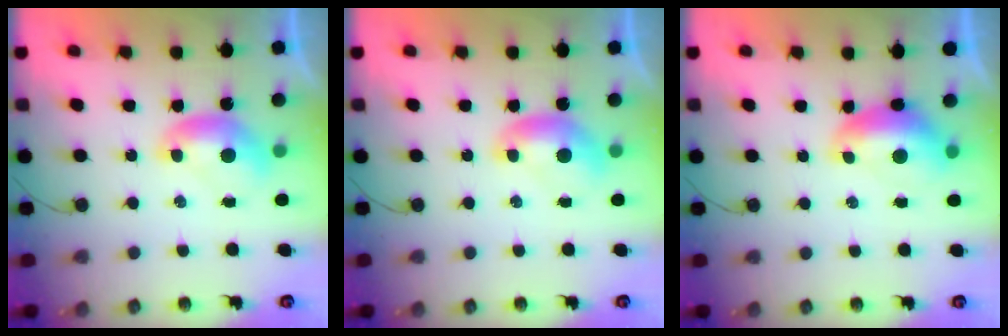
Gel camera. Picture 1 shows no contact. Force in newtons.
{"total": 0.0}
{"total": 2.2, "press": 2.0, "slide": 0.9}